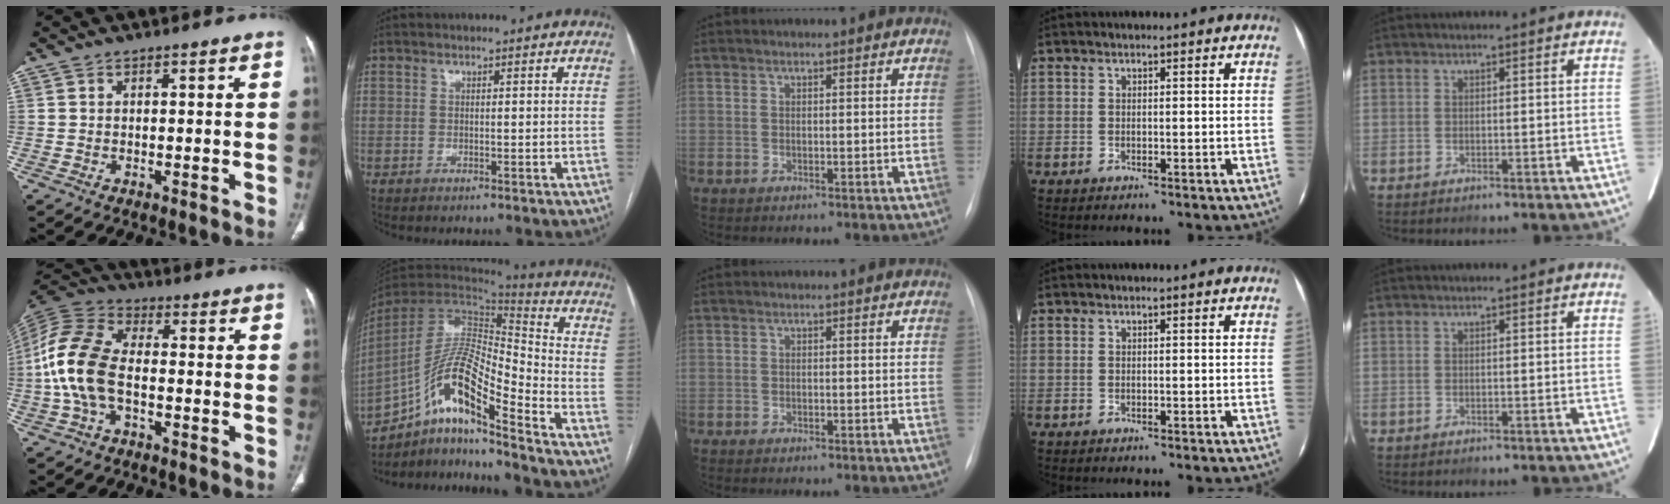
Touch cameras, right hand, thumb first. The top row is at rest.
{"thumb": {"total": 13.6, "force": [-2.2, 7.9, 10.8], "torque": [-0.241, 0.032, -0.048]}, "index": {"total": 16.7, "force": [-10.9, 2.0, 12.6], "torque": [-0.255, 0.007, -0.196]}, "middle": {"total": 2.0, "force": [-1.7, 0.4, 1.0], "torque": [-0.018, -0.005, -0.017]}}